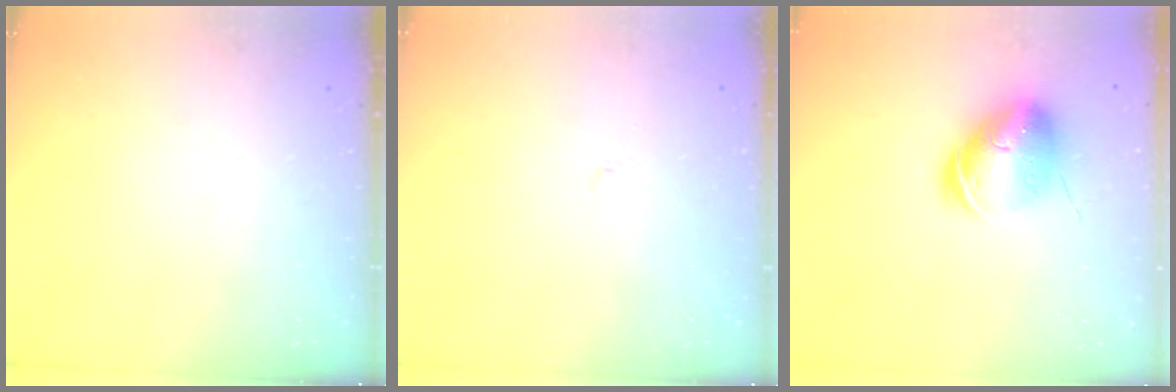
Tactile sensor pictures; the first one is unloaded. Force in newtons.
{"total": 1.9, "press": 1.9, "slide": 0.2}
{"total": 12.9, "press": 12.8, "slide": 2.0}